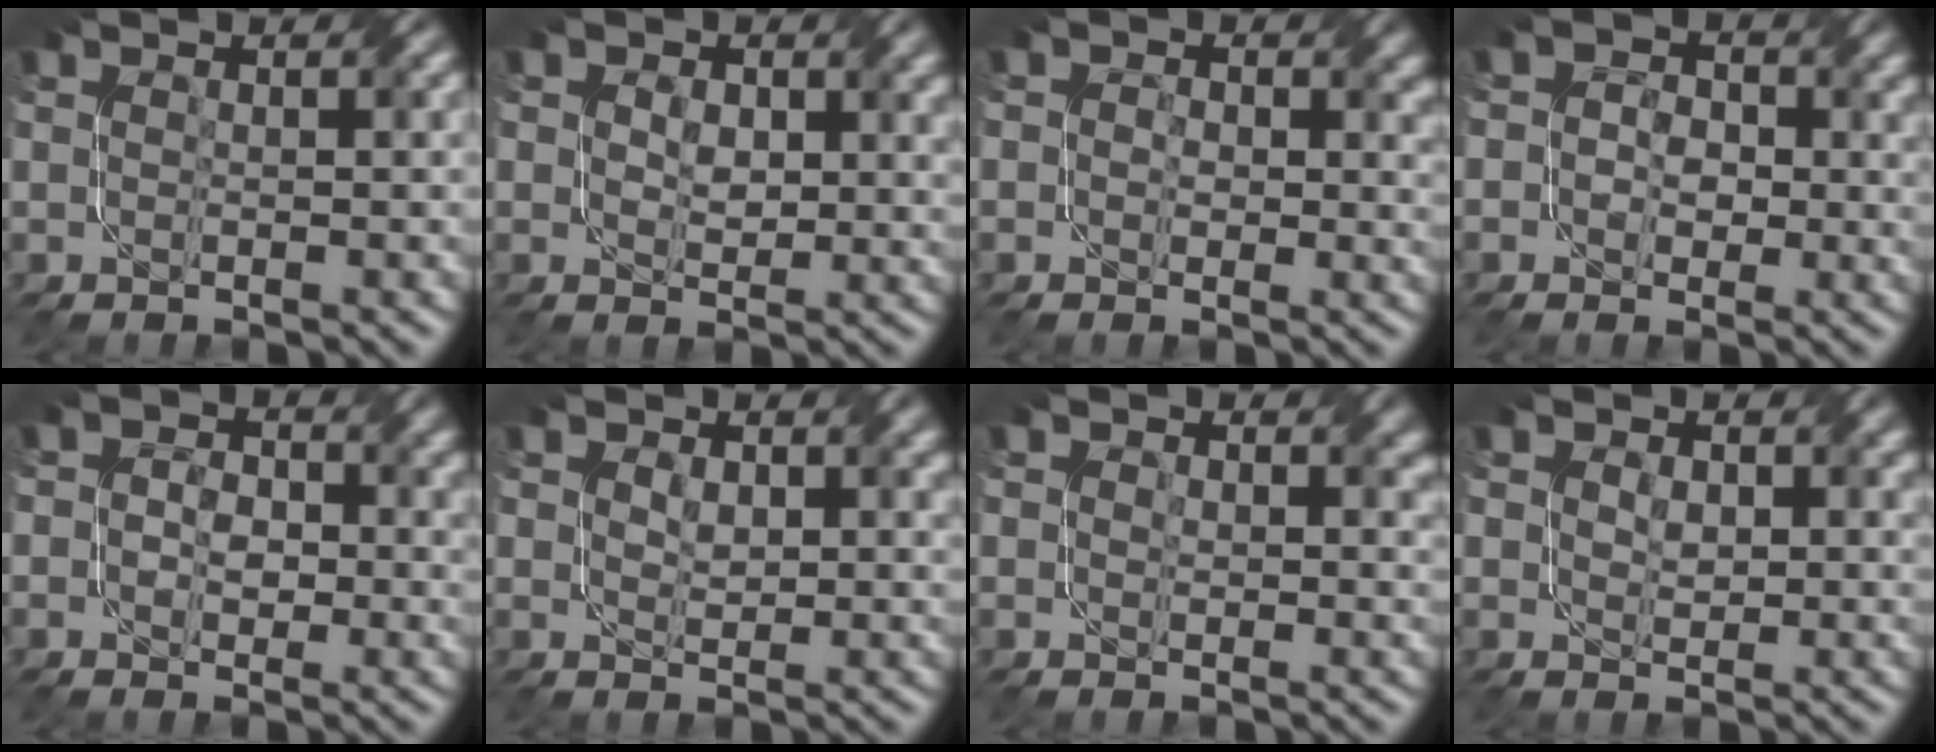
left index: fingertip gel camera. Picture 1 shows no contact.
{"total": 3.2, "force": [0.9, 2.2, 2.1], "torque": [-0.038, -0.005, 0.014]}
{"total": 3.6, "force": [0.8, 2.7, 2.2], "torque": [-0.027, 0.001, 0.003]}
{"total": 3.7, "force": [0.5, 3.1, 2.1], "torque": [-0.020, 0.001, -0.019]}
{"total": 3.2, "force": [0.1, 2.4, 2.1], "torque": [-0.037, -0.003, -0.003]}
{"total": 2.7, "force": [1.1, 1.8, 1.7], "torque": [-0.035, -0.004, 0.020]}
{"total": 2.8, "force": [1.0, 2.0, 1.7], "torque": [-0.024, -0.005, 0.014]}
{"total": 2.4, "force": [0.8, 1.7, 1.5], "torque": [-0.031, -0.004, 0.016]}